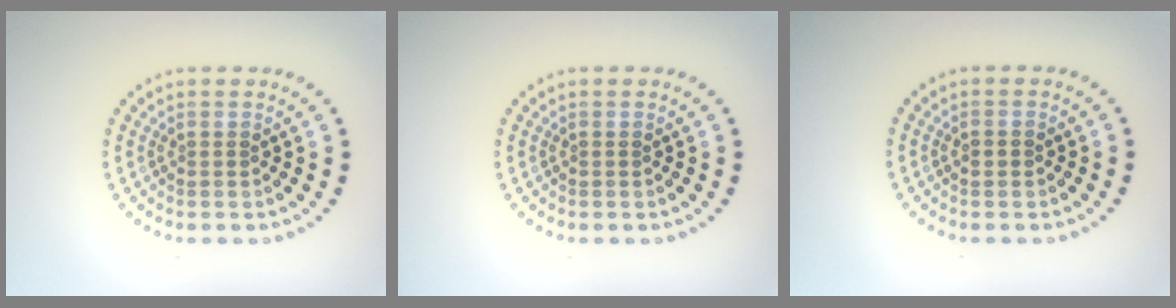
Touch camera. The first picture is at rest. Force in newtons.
{"total": 0.0}
{"total": 1.1, "press": 1.1, "slide": 0.1}